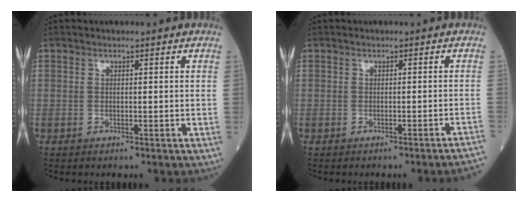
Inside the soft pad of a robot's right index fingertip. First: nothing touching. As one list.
[{"total": 4.7, "force": [-4.3, -1.2, 1.5], "torque": [-0.008, -0.012, -0.046]}]